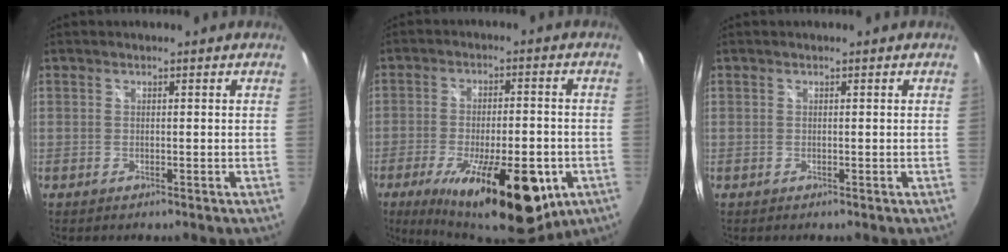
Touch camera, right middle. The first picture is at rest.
{"total": 21.9, "force": [-10.6, 8.6, 17.1], "torque": [-0.290, -0.043, -0.143]}
{"total": 0.0}